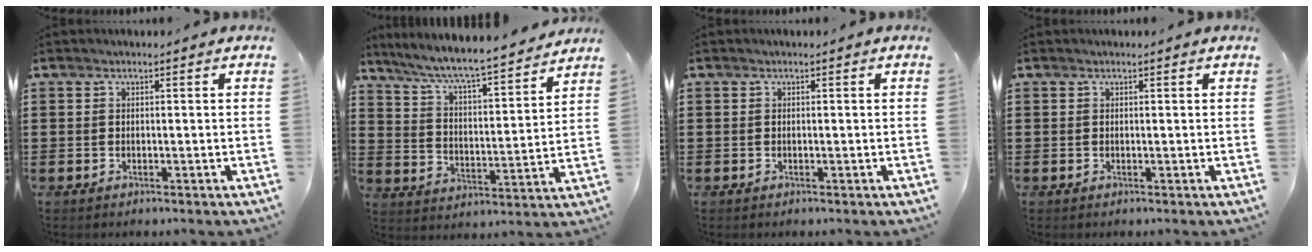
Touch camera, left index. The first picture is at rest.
{"total": 6.5, "force": [6.0, 0.0, 2.6], "torque": [-0.076, -0.044, 0.096]}
{"total": 0.0}
{"total": 0.0}